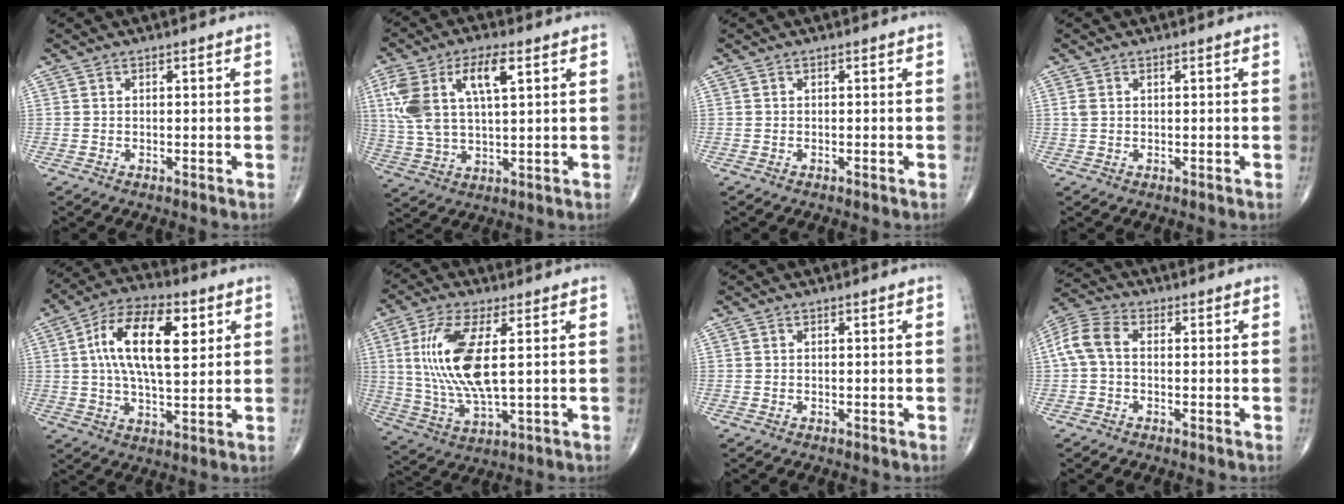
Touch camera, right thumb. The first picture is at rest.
{"total": 14.1, "force": [4.8, 6.0, 11.8], "torque": [-0.248, 0.008, 0.094]}
{"total": 0.0}
{"total": 1.2, "force": [0.5, 0.7, 0.9], "torque": [-0.026, 0.009, 0.015]}
{"total": 16.3, "force": [4.2, 7.6, 13.8], "torque": [-0.232, 0.006, 0.069]}
{"total": 14.6, "force": [2.5, 5.0, 13.4], "torque": [-0.295, -0.015, 0.054]}
{"total": 0.0}
{"total": 6.7, "force": [0.1, 4.3, 5.1], "torque": [-0.111, 0.021, -0.008]}